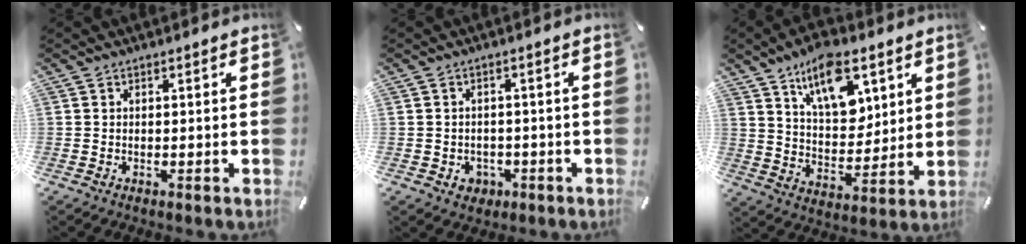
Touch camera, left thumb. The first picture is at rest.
{"total": 3.3, "force": [-0.9, 3.0, 1.0], "torque": [-0.010, -0.001, -0.018]}
{"total": 14.8, "force": [8.5, 8.2, 8.8], "torque": [-0.140, -0.033, 0.152]}